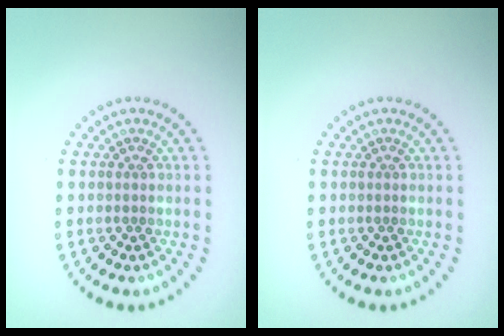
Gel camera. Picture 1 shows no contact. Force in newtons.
{"total": 0.0}